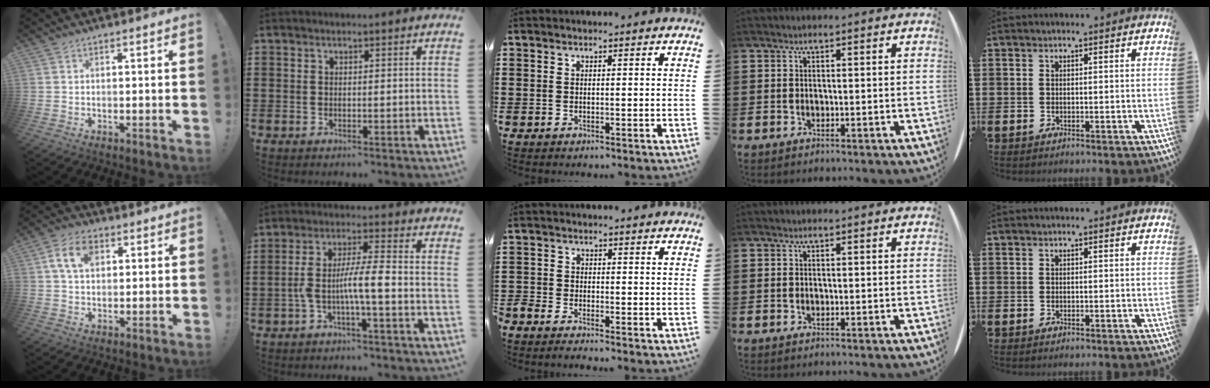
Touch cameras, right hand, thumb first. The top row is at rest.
{"thumb": {"total": 8.8, "force": [2.7, 5.8, 6.0], "torque": [-0.109, 0.009, 0.050]}, "index": {"total": 6.7, "force": [-2.2, 0.9, 6.3], "torque": [-0.123, 0.001, -0.047]}, "middle": {"total": 1.9, "force": [-1.9, 0.1, 0.2], "torque": [-0.008, 0.000, -0.040]}}